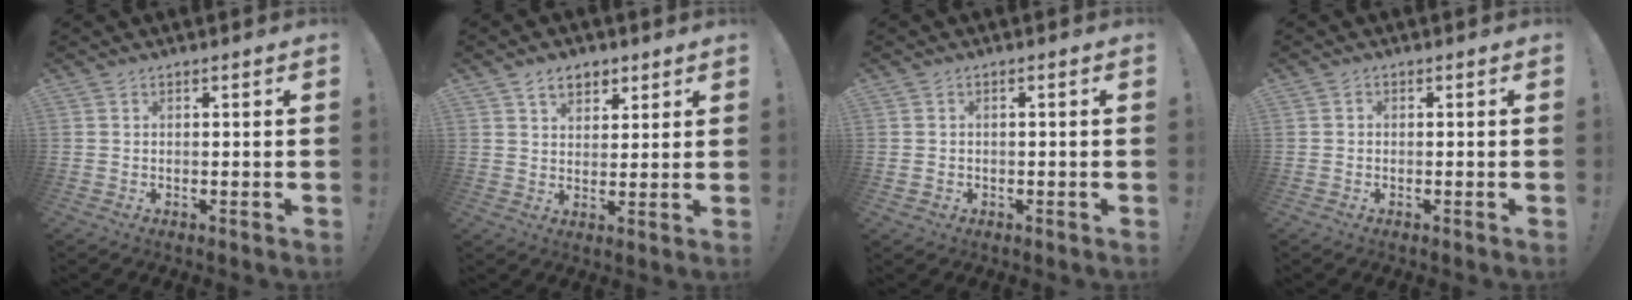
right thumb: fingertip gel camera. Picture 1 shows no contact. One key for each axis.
{"total": 6.2, "fx": 3.7, "fy": 4.1, "fz": 2.7, "tx": -0.036, "ty": -0.011, "tz": 0.066}
{"total": 1.4, "fx": -0.4, "fy": 1.3, "fz": 0.5, "tx": -0.016, "ty": 0.003, "tz": -0.006}
{"total": 0.8, "fx": -0.5, "fy": 0.6, "fz": 0.3, "tx": -0.011, "ty": 0.004, "tz": -0.007}